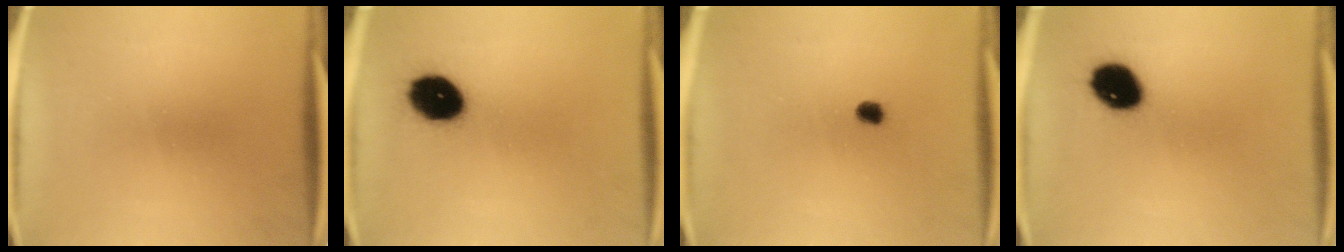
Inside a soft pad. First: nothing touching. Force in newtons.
{"total": 11.3}
{"total": 1.9}
{"total": 10.6}